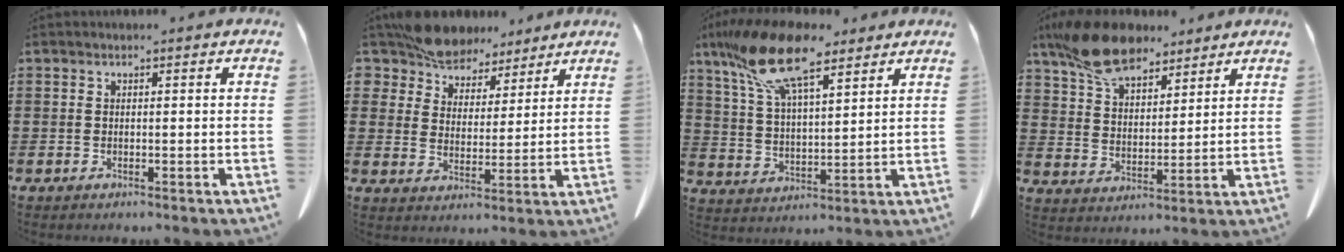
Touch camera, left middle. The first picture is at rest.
{"total": 7.7, "force": [7.0, 3.0, 0.9], "torque": [-0.057, -0.029, 0.133]}
{"total": 14.1, "force": [9.9, 4.3, 9.0], "torque": [-0.207, -0.019, 0.178]}
{"total": 12.0, "force": [9.5, 4.7, 5.7], "torque": [-0.133, -0.019, 0.181]}